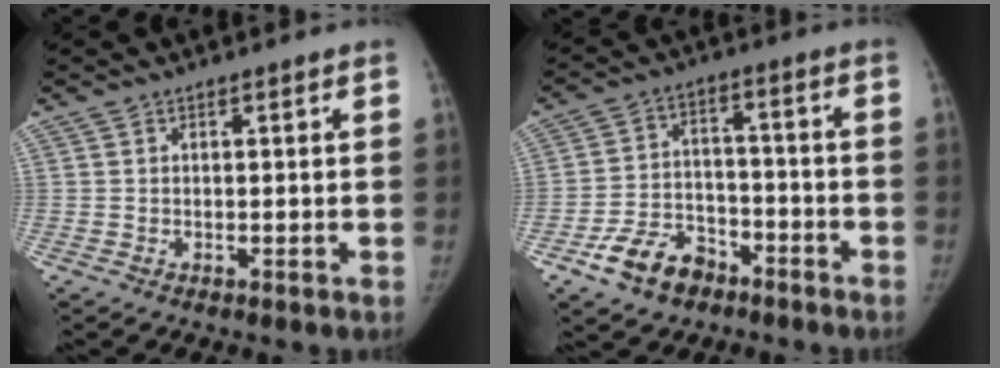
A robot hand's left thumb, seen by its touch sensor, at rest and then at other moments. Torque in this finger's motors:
{"motor_torque": [-0.87, 1.60, 0.22, -0.19, 0.23]}